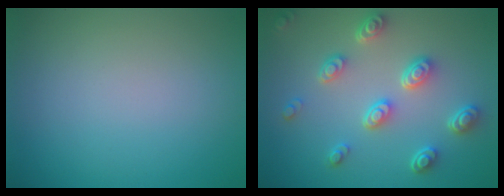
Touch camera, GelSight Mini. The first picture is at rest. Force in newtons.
{"total": 4.9, "press": 3.9, "slide": 3.0}